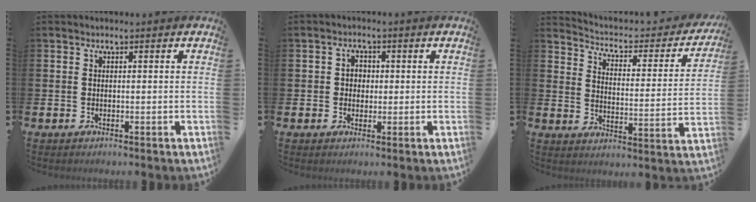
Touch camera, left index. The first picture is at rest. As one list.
[{"total": 2.3, "force": [0.3, 2.0, 1.0], "torque": [-0.008, 0.004, -0.002]}, {"total": 3.9, "force": [3.3, 1.7, 1.3], "torque": [-0.052, -0.027, 0.046]}]